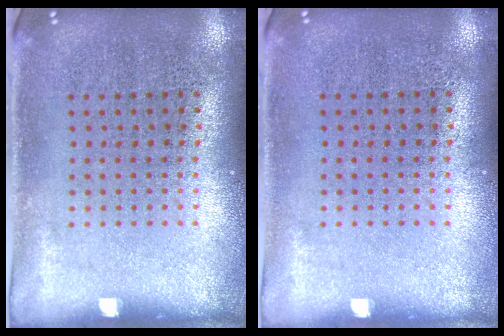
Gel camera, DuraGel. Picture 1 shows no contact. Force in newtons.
{"total": 0.0}